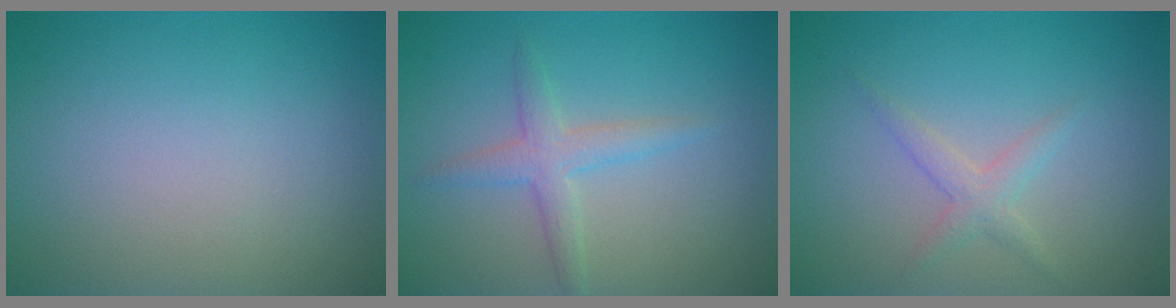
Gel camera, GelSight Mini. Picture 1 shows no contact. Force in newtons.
{"total": 2.4, "press": 2.4, "slide": 0.0}
{"total": 1.7, "press": 1.7, "slide": 0.1}